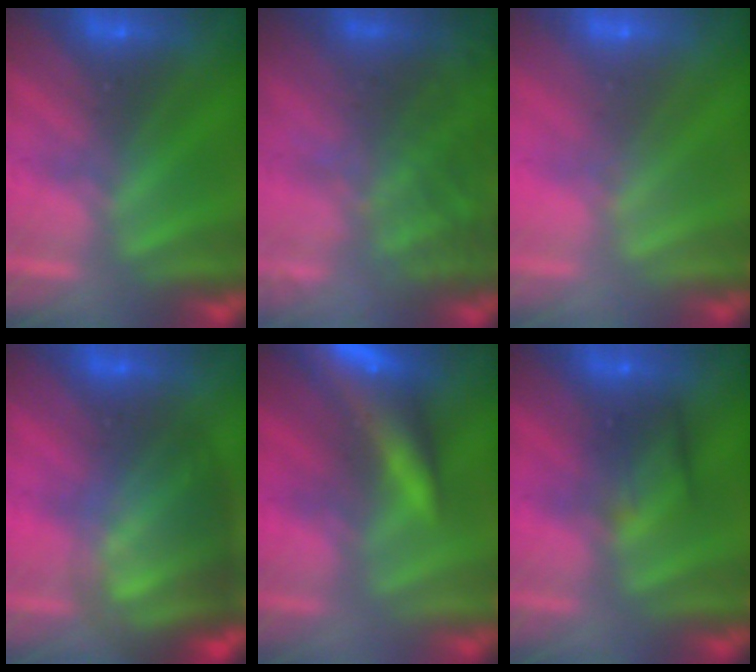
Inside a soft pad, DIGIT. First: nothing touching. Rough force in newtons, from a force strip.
{"total": 7.2}
{"total": 1.9}
{"total": 5.8}
{"total": 8.9}
{"total": 2.4}